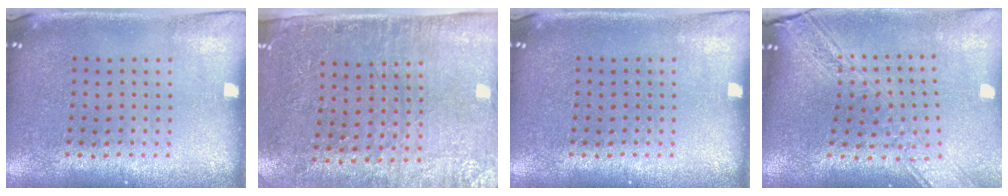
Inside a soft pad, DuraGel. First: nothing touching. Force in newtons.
{"total": 2.9, "press": 2.5, "slide": 1.5}
{"total": 0.0}
{"total": 2.9, "press": 2.2, "slide": 1.9}